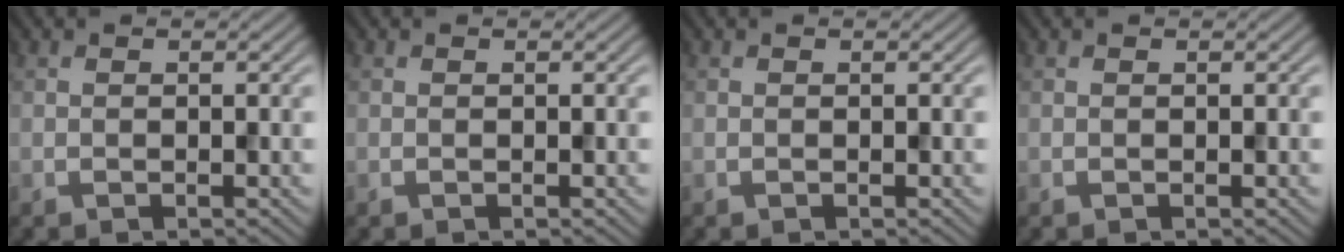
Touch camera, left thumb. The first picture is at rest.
{"total": 0.0}
{"total": 0.0}
{"total": 0.0}